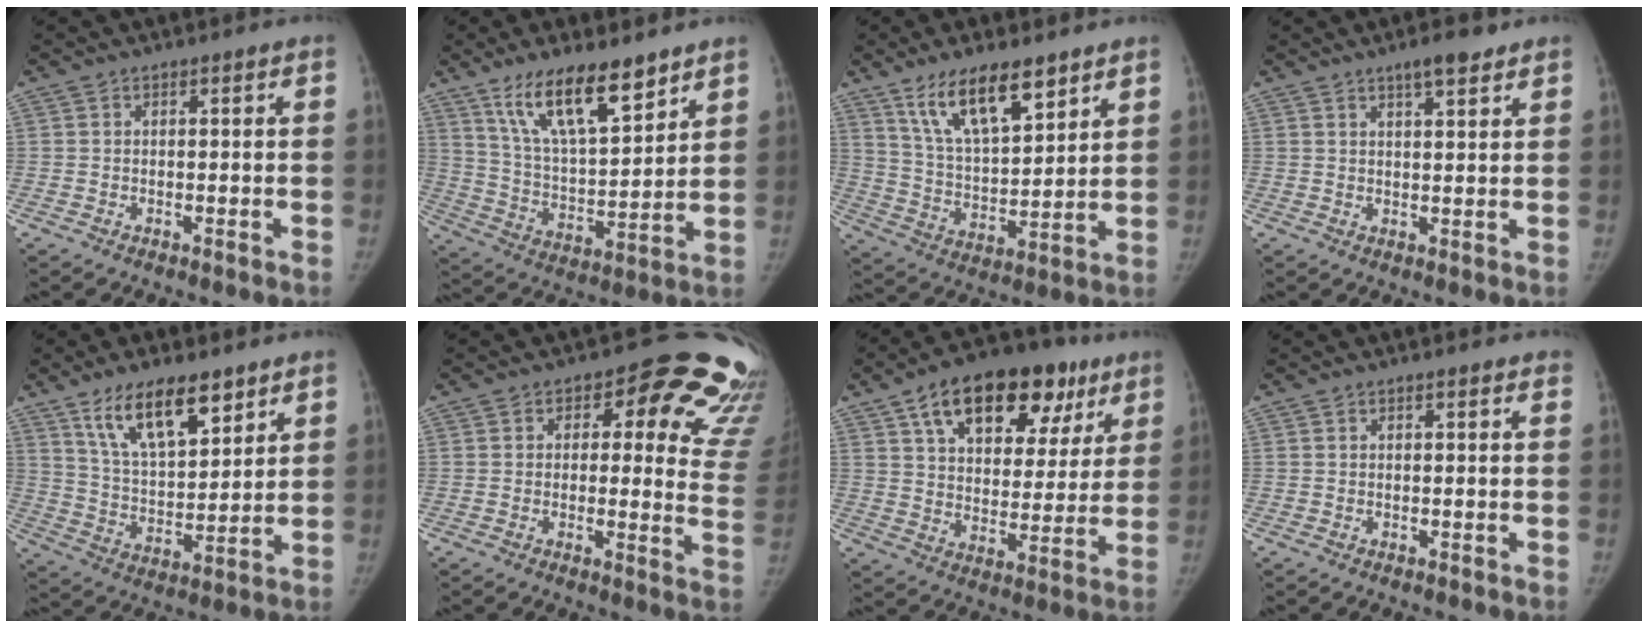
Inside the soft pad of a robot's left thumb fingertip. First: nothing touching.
{"total": 15.6, "force": [10.5, 5.2, 10.3], "torque": [-0.151, -0.057, 0.202]}
{"total": 14.2, "force": [9.2, 5.3, 9.4], "torque": [-0.136, -0.049, 0.177]}
{"total": 4.8, "force": [3.4, 1.2, 3.2], "torque": [-0.042, -0.018, 0.051]}
{"total": 14.4, "force": [9.1, 5.9, 9.4], "torque": [-0.128, -0.048, 0.172]}
{"total": 19.5, "force": [9.4, 9.5, 14.2], "torque": [-0.113, -0.030, 0.088]}
{"total": 24.1, "force": [12.8, 13.4, 15.4], "torque": [-0.196, 0.004, 0.196]}
{"total": 1.4, "force": [1.1, 0.4, 0.8], "torque": [-0.006, 0.001, 0.012]}